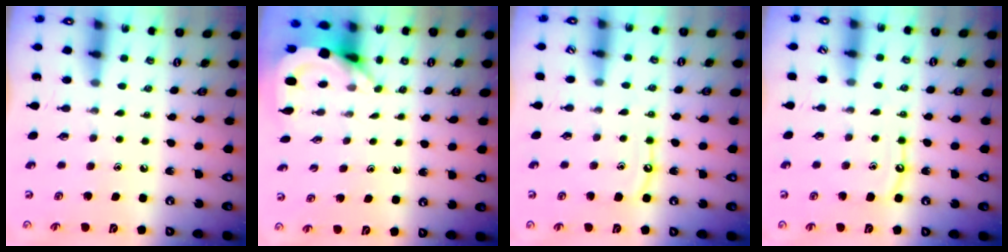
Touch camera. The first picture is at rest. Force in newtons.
{"total": 3.9, "press": 3.9, "slide": 0.2}
{"total": 7.0, "press": 7.0, "slide": 0.7}
{"total": 7.0, "press": 7.0, "slide": 0.7}